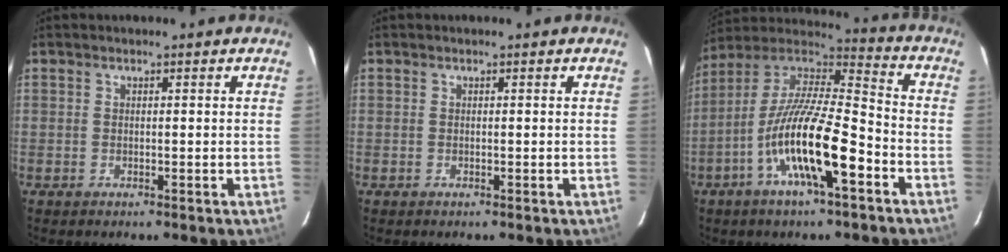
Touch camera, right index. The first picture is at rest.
{"total": 0.0}
{"total": 18.4, "force": [-7.9, 4.1, 16.1], "torque": [-0.296, -0.019, -0.155]}